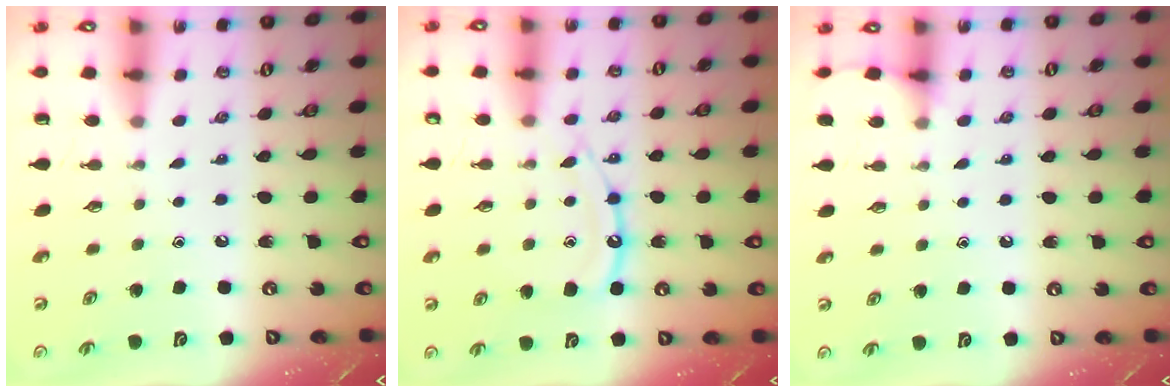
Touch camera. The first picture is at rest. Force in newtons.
{"total": 12.6, "press": 12.5, "slide": 1.2}
{"total": 4.6, "press": 4.6, "slide": 0.6}